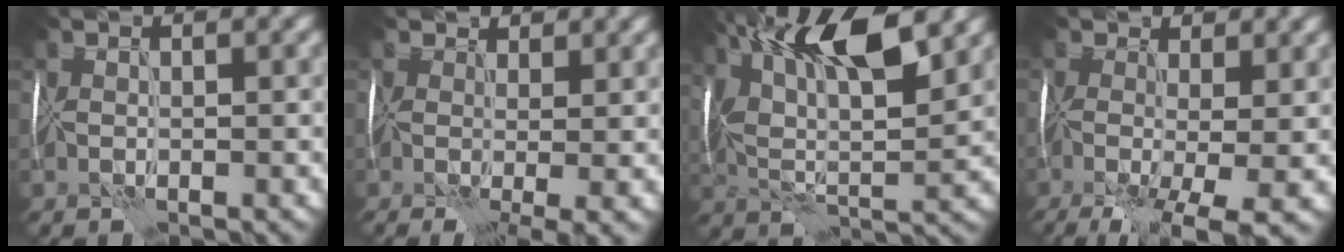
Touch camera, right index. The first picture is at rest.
{"total": 6.4, "force": [0.3, 3.4, 5.4], "torque": [-0.083, 0.007, 0.016]}
{"total": 11.5, "force": [5.6, 4.2, 9.1], "torque": [-0.170, 0.017, 0.092]}
{"total": 11.6, "force": [-3.9, 5.2, 9.6], "torque": [-0.175, -0.017, -0.027]}